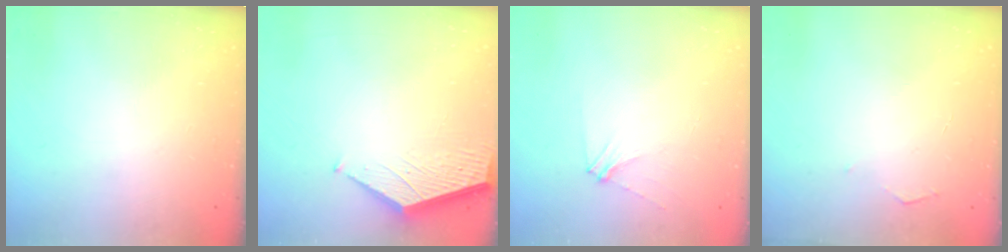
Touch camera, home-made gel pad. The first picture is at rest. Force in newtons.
{"total": 3.5, "press": 3.5, "slide": 0.3}
{"total": 3.6, "press": 3.5, "slide": 0.5}
{"total": 2.8, "press": 2.8, "slide": 0.4}